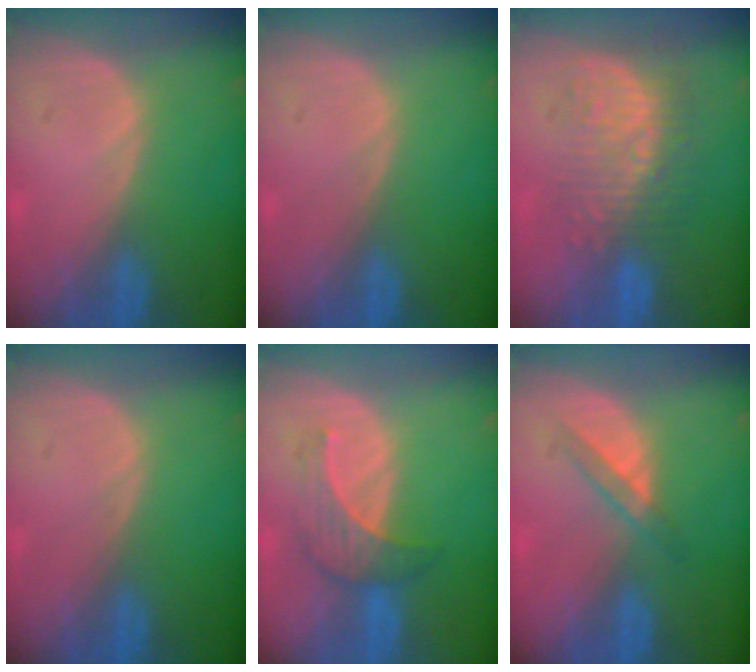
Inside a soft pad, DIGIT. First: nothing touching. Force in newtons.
{"total": 0.0}
{"total": 10.0, "press": 8.7, "slide": 4.8}
{"total": 0.0}
{"total": 4.8, "press": 4.8, "slide": 0.5}
{"total": 2.9, "press": 2.8, "slide": 1.0}